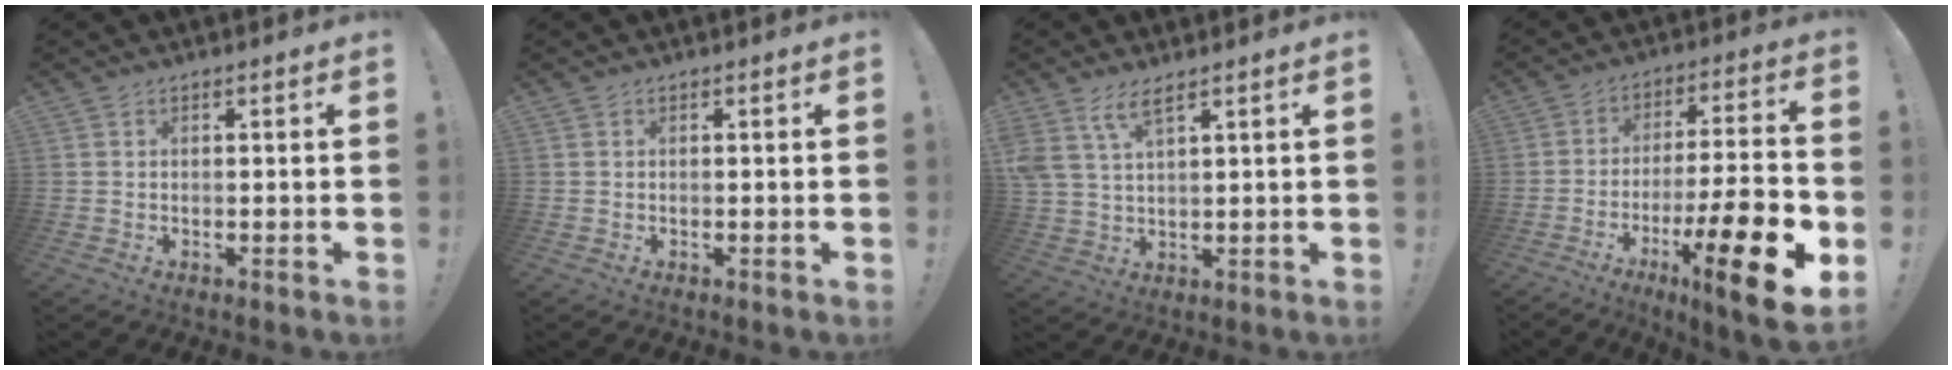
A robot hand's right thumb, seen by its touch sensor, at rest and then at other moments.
{"total": 0.0}
{"total": 6.6, "force": [4.5, 2.0, 4.4], "torque": [-0.090, -0.015, 0.086]}
{"total": 20.5, "force": [-8.6, 3.5, 18.3], "torque": [-0.273, 0.042, -0.130]}